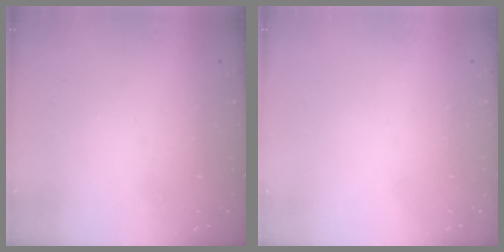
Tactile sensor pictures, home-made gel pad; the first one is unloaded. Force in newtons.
{"total": 1.7, "press": 1.7, "slide": 0.1}